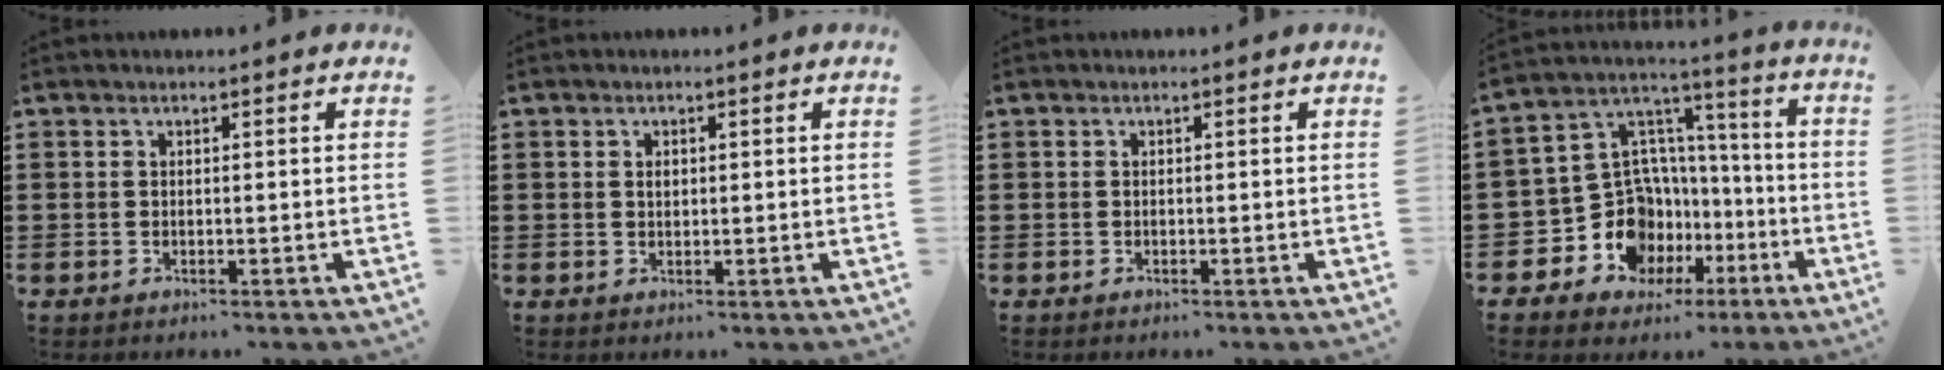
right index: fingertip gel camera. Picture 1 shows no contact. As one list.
[{"total": 1.0, "force": [0.2, 0.7, 0.6], "torque": [-0.015, 0.004, 0.004]}, {"total": 0.0}, {"total": 12.5, "force": [-3.7, 11.1, 4.6], "torque": [-0.134, -0.016, -0.044]}]